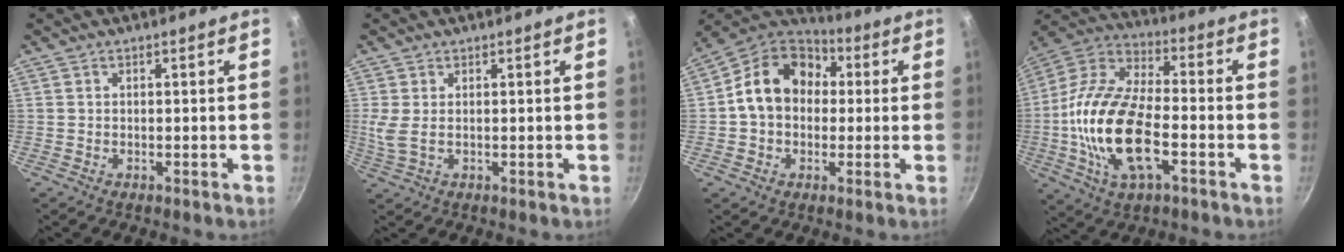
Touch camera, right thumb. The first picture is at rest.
{"total": 3.3, "force": [0.6, 1.4, 2.9], "torque": [-0.064, -0.003, 0.018]}
{"total": 15.3, "force": [1.8, 12.0, 9.3], "torque": [-0.126, 0.034, 0.013]}
{"total": 20.7, "force": [-4.7, 9.9, 17.6], "torque": [-0.334, 0.030, -0.102]}